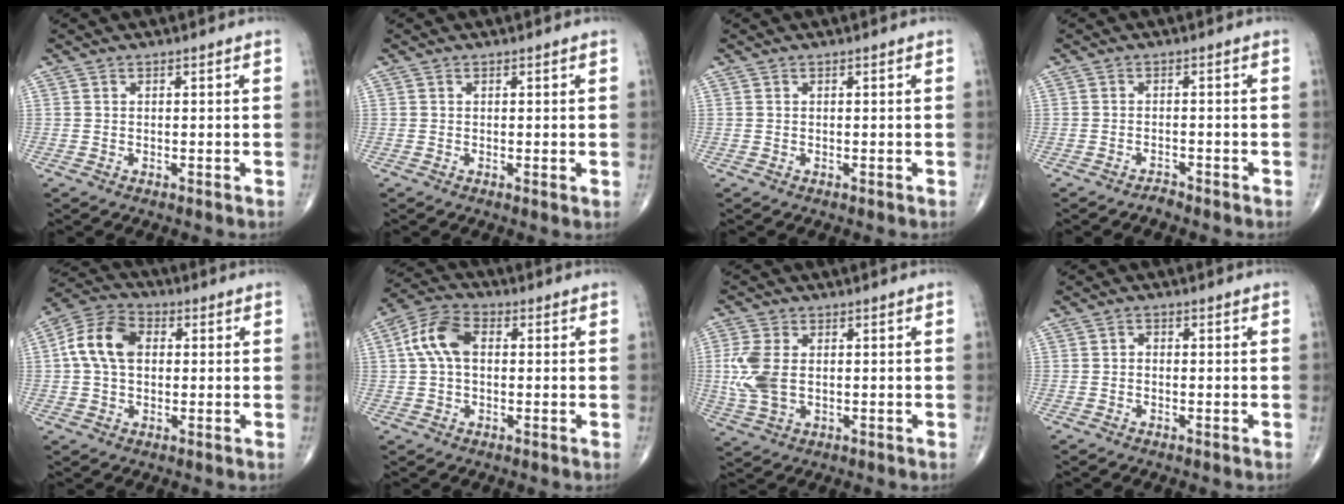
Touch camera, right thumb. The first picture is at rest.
{"total": 0.7, "force": [0.1, 0.2, 0.6], "torque": [-0.010, -0.003, 0.000]}
{"total": 0.0}
{"total": 1.4, "force": [-1.4, 0.3, 0.3], "torque": [-0.010, 0.006, -0.024]}
{"total": 10.4, "force": [1.3, 7.1, 7.4], "torque": [-0.141, 0.026, 0.016]}
{"total": 8.8, "force": [1.1, 5.5, 6.7], "torque": [-0.137, 0.027, 0.014]}
{"total": 8.0, "force": [0.2, 4.9, 6.3], "torque": [-0.153, -0.001, 0.009]}
{"total": 1.1, "force": [-0.2, 0.9, 0.6], "torque": [-0.004, 0.004, -0.008]}